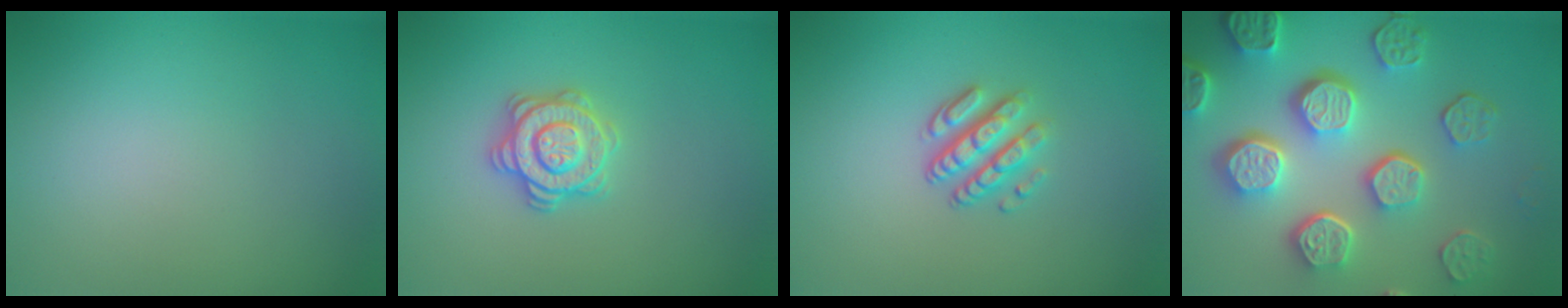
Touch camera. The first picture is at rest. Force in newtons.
{"total": 2.8, "press": 2.8, "slide": 0.2}
{"total": 3.3, "press": 2.4, "slide": 2.2}
{"total": 8.2, "press": 6.1, "slide": 5.5}